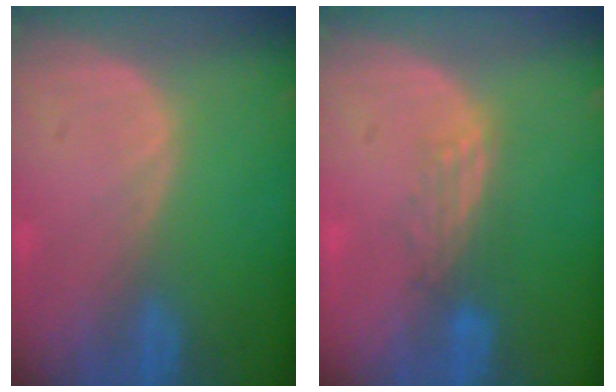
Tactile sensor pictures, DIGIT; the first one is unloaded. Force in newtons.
{"total": 2.8, "press": 2.6, "slide": 1.2}